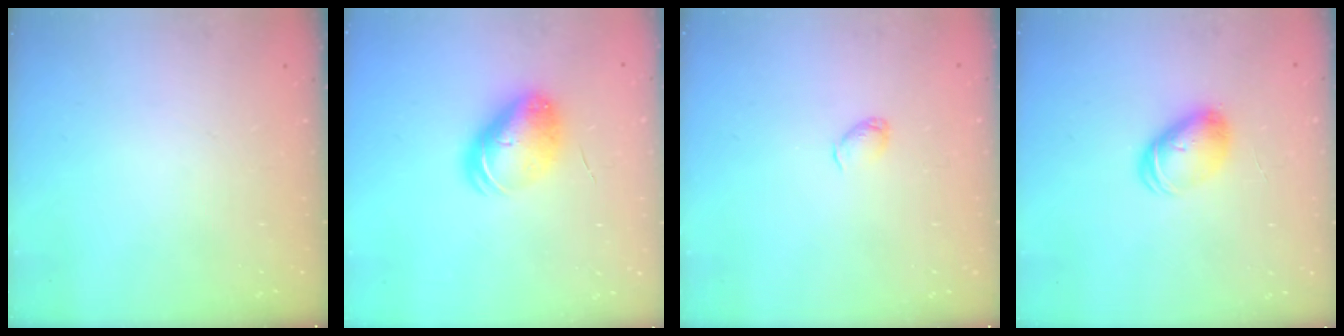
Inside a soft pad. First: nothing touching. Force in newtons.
{"total": 8.9, "press": 8.7, "slide": 1.5}
{"total": 2.9, "press": 2.9, "slide": 0.5}
{"total": 8.0, "press": 7.9, "slide": 0.4}